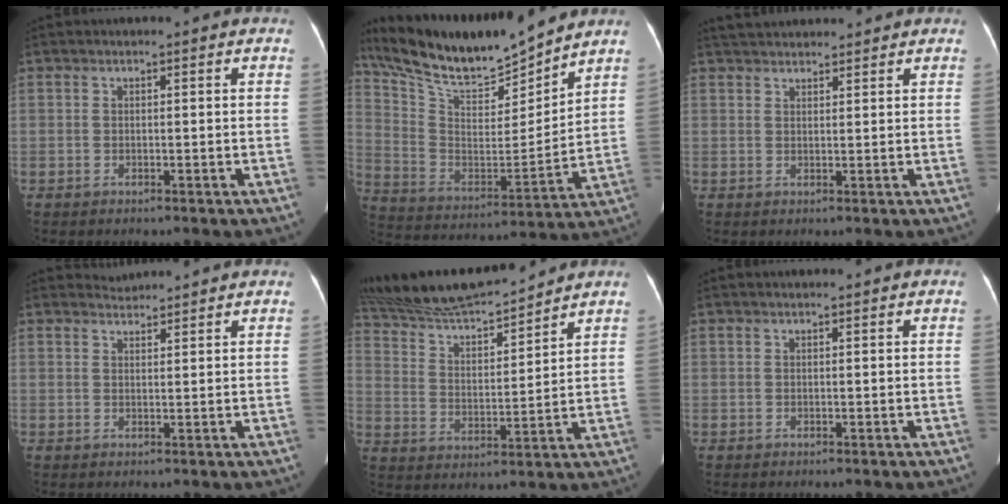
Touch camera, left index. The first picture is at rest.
{"total": 19.3, "force": [17.3, 2.5, 8.2], "torque": [-0.162, -0.002, 0.305]}
{"total": 6.6, "force": [6.1, 1.5, 1.9], "torque": [-0.029, 0.040, 0.095]}
{"total": 1.9, "force": [1.9, -0.1, -0.6], "torque": [-0.002, 0.009, 0.039]}
{"total": 14.6, "force": [13.7, 0.8, 4.9], "torque": [-0.098, 0.005, 0.252]}
{"total": 0.7, "force": [0.6, 0.1, 0.3], "torque": [-0.006, 0.011, 0.009]}